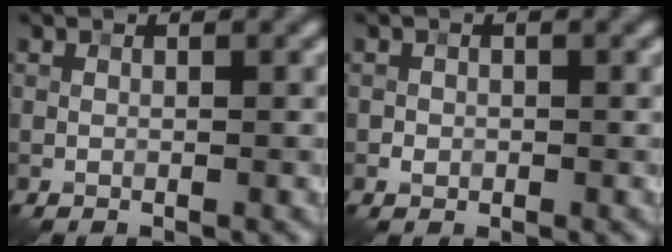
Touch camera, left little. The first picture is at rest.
{"total": 0.7, "force": [-0.2, 0.7, 0.1], "torque": [0.004, -0.002, -0.004]}